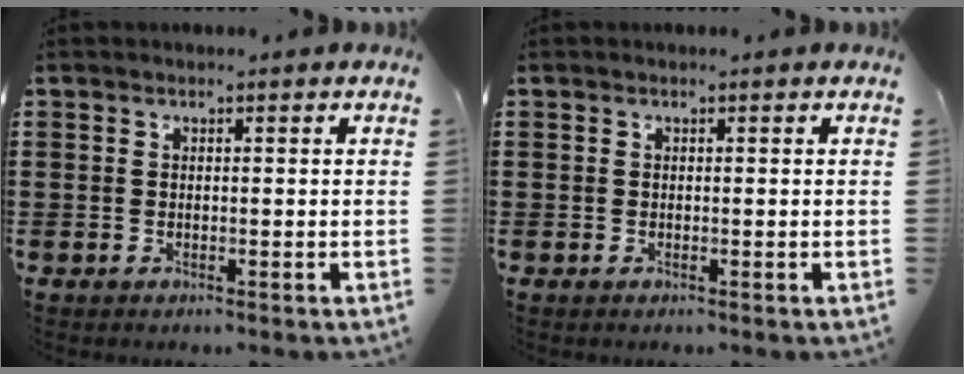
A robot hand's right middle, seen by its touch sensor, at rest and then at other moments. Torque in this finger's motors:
{"motor_torque": [0.58, -0.49, 0.10, 0.02]}